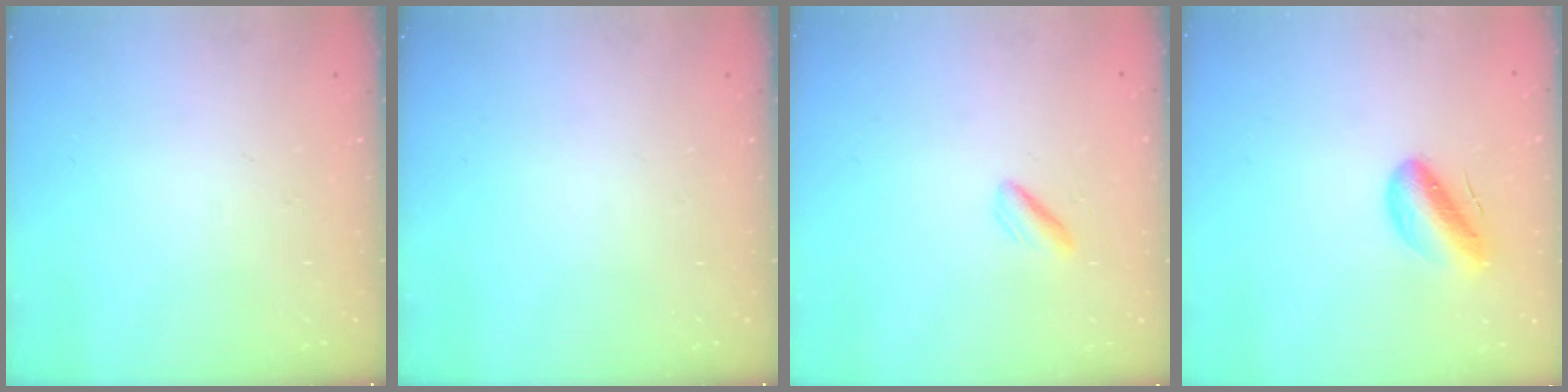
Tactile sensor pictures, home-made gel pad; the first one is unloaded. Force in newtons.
{"total": 0.0}
{"total": 2.2, "press": 2.1, "slide": 0.6}
{"total": 8.3, "press": 7.8, "slide": 2.8}